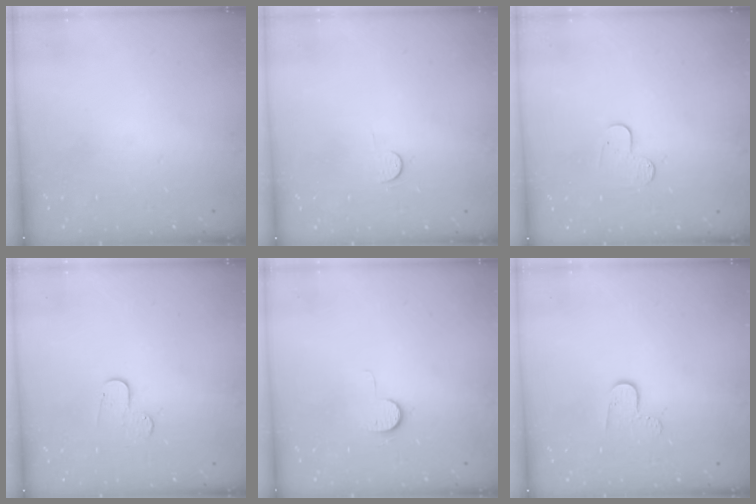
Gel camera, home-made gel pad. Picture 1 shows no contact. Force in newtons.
{"total": 2.8, "press": 2.8, "slide": 0.4}
{"total": 4.9, "press": 4.9, "slide": 0.4}
{"total": 4.5, "press": 4.5, "slide": 0.4}
{"total": 6.2, "press": 6.2, "slide": 0.6}
{"total": 6.0, "press": 6.0, "slide": 0.5}